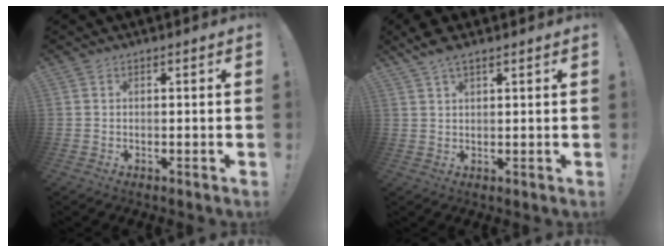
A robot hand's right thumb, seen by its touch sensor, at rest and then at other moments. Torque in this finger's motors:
{"motor_torque": [-0.92, 1.17, 1.03, 1.00, 0.05]}